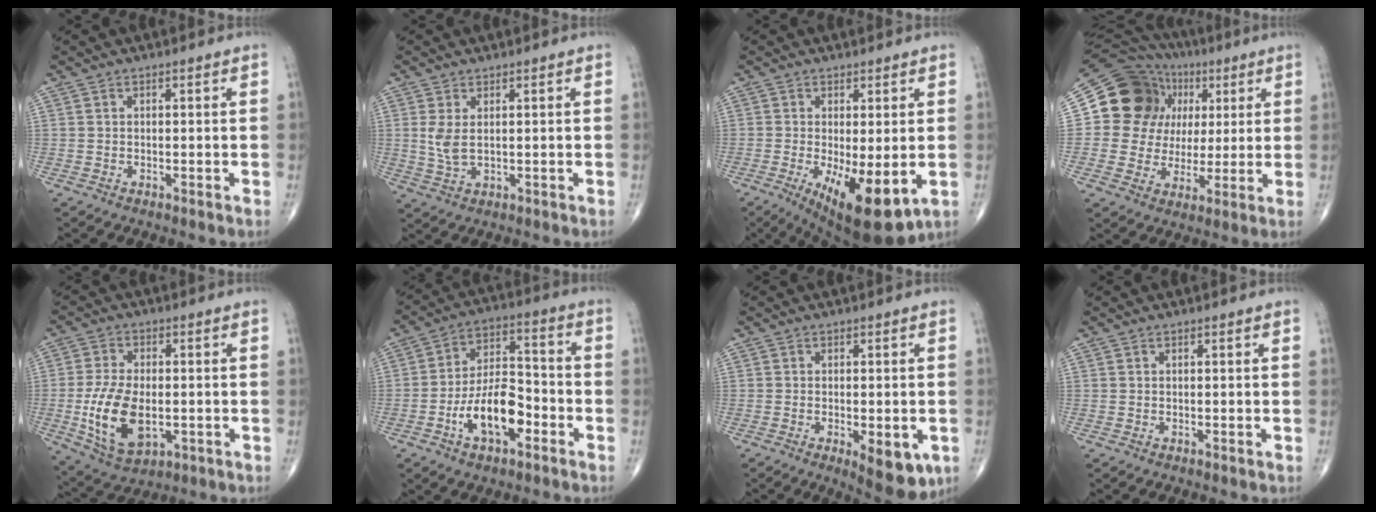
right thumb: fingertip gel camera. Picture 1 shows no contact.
{"total": 3.8, "force": [0.8, 1.8, 3.2], "torque": [-0.074, -0.006, 0.023]}
{"total": 12.5, "force": [-3.3, 4.5, 11.2], "torque": [-0.172, -0.026, -0.034]}
{"total": 17.8, "force": [4.4, 15.8, 6.9], "torque": [-0.076, 0.028, 0.083]}
{"total": 13.3, "force": [-2.3, 7.4, 10.8], "torque": [-0.203, -0.006, -0.031]}
{"total": 13.2, "force": [-5.0, 6.6, 10.2], "torque": [-0.164, 0.040, -0.090]}
{"total": 8.4, "force": [-2.8, 3.4, 7.2], "torque": [-0.083, -0.009, -0.031]}
{"total": 0.0}